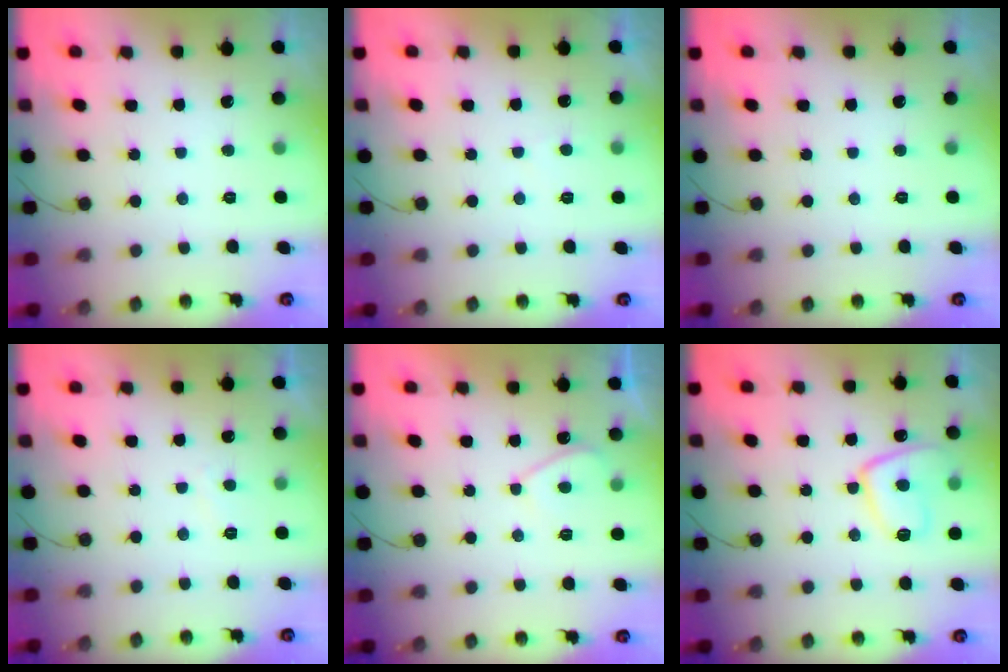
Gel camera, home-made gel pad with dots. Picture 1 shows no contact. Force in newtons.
{"total": 1.7, "press": 1.6, "slide": 0.5}
{"total": 0.0}
{"total": 0.8, "press": 0.6, "slide": 0.5}
{"total": 2.8, "press": 2.7, "slide": 0.5}
{"total": 12.4, "press": 12.4, "slide": 1.1}